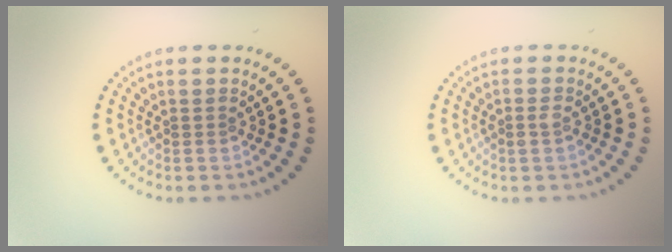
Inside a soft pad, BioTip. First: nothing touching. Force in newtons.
{"total": 1.0, "press": 1.0, "slide": 0.2}